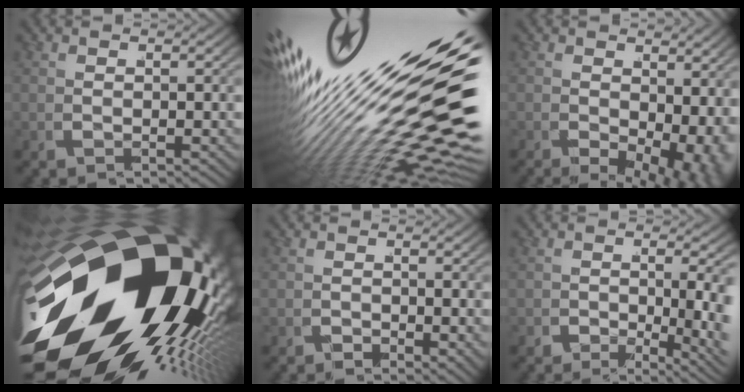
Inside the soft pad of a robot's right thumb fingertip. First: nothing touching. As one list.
[{"total": 17.3, "force": [-1.5, 8.4, 15.0], "torque": [-0.247, -0.024, 0.000]}, {"total": 7.4, "force": [-1.7, 4.6, 5.6], "torque": [-0.091, -0.046, -0.006]}, {"total": 44.3, "force": [-3.2, 26.7, 35.2], "torque": [-0.515, -0.048, -0.036]}, {"total": 1.5, "force": [-0.4, 1.1, 1.0], "torque": [-0.024, -0.013, -0.004]}, {"total": 4.0, "force": [-1.5, 1.5, 3.4], "torque": [-0.063, -0.022, -0.016]}]